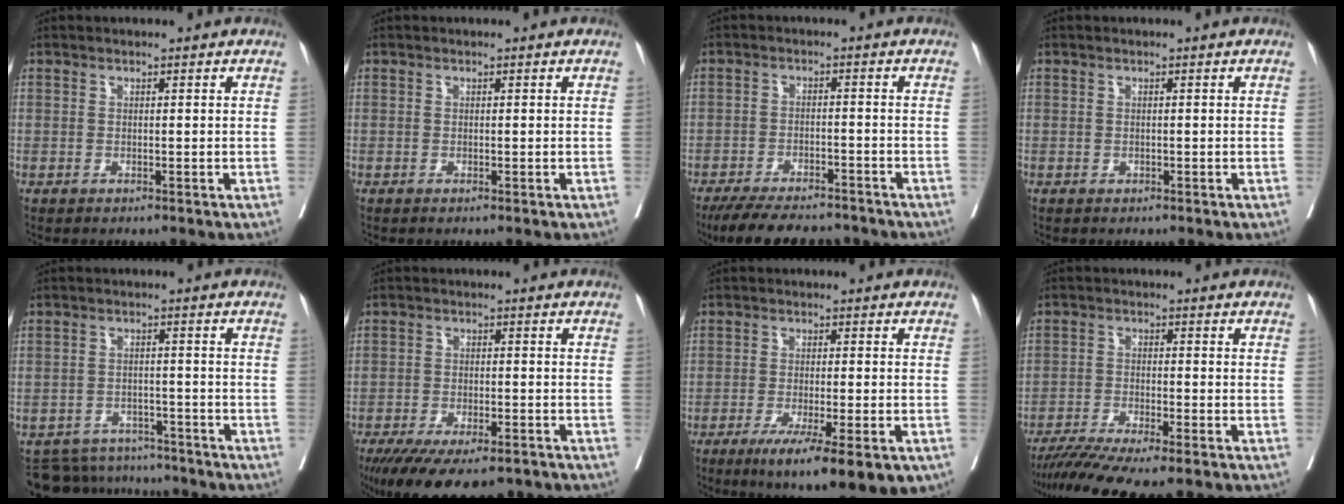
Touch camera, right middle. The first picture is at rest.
{"total": 0.0}
{"total": 11.5, "force": [-10.1, 3.3, 4.4], "torque": [-0.066, -0.003, -0.148]}
{"total": 0.0}
{"total": 8.8, "force": [-8.4, 2.7, 0.0], "torque": [0.004, 0.012, -0.117]}
{"total": 14.6, "force": [-11.1, 5.2, 8.0], "torque": [-0.142, -0.023, -0.162]}
{"total": 11.7, "force": [-6.8, 1.9, 9.3], "torque": [-0.114, -0.022, -0.102]}
{"total": 9.6, "force": [-8.0, 0.2, 5.4], "torque": [-0.081, -0.020, -0.130]}